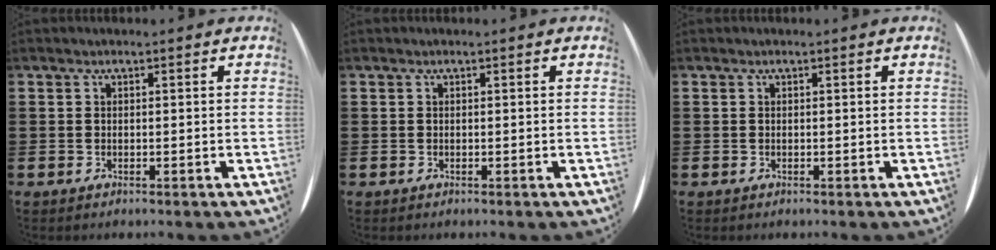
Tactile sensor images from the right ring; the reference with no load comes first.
{"total": 0.0}
{"total": 0.0}